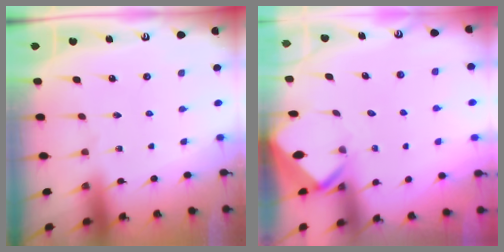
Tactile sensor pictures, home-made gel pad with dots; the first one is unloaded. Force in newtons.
{"total": 2.4, "press": 2.4, "slide": 0.1}